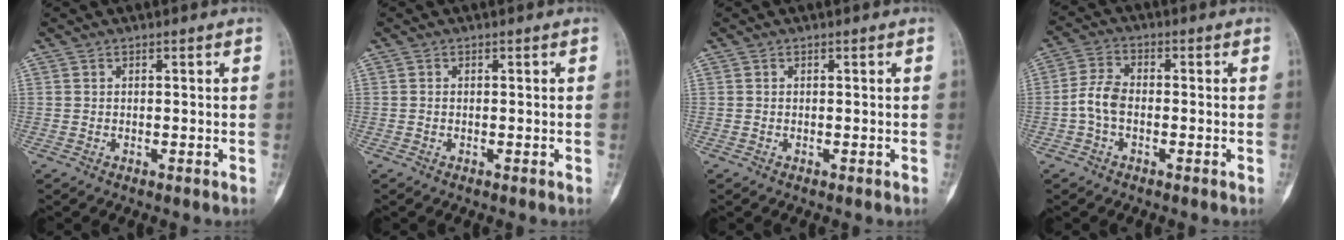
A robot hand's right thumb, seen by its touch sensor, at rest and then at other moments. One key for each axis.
{"total": 0.0}
{"total": 0.0}
{"total": 5.3, "fx": -1.3, "fy": 3.2, "fz": 4.0, "tx": -0.085, "ty": 0.018, "tz": -0.032}